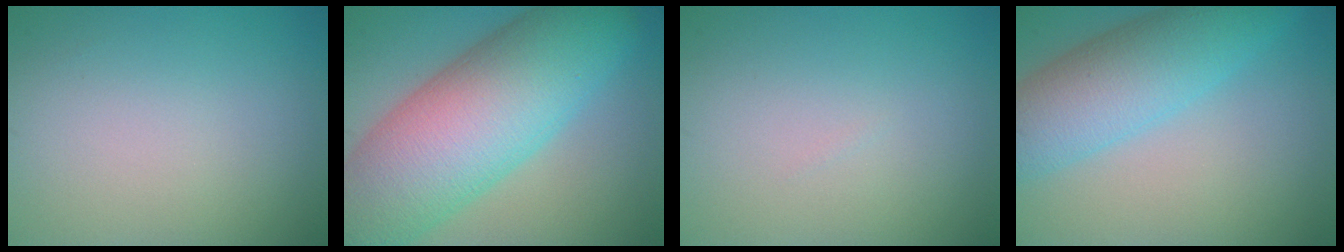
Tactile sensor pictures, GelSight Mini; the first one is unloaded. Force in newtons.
{"total": 13.9, "press": 13.9, "slide": 0.3}
{"total": 0.0}
{"total": 7.6, "press": 7.6, "slide": 0.3}